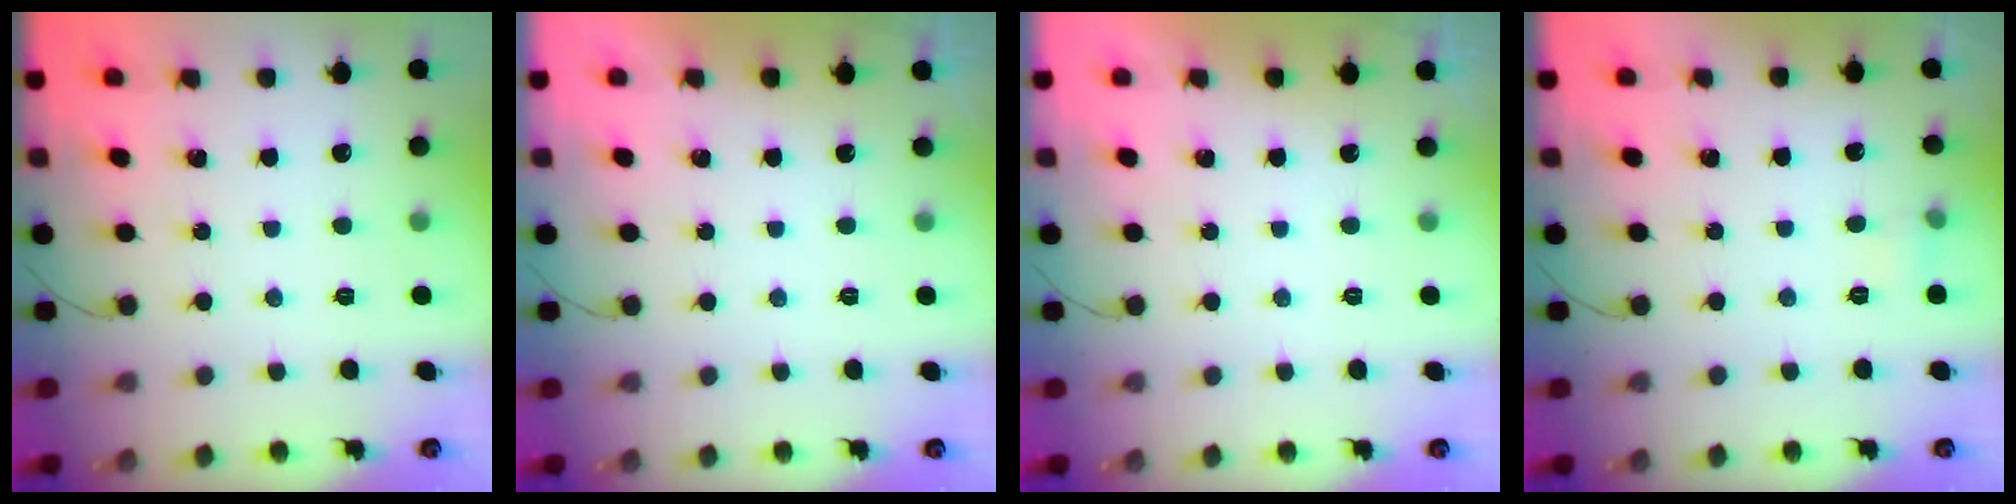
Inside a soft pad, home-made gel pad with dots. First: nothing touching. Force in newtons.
{"total": 0.0}
{"total": 0.0}
{"total": 3.7, "press": 3.4, "slide": 1.3}